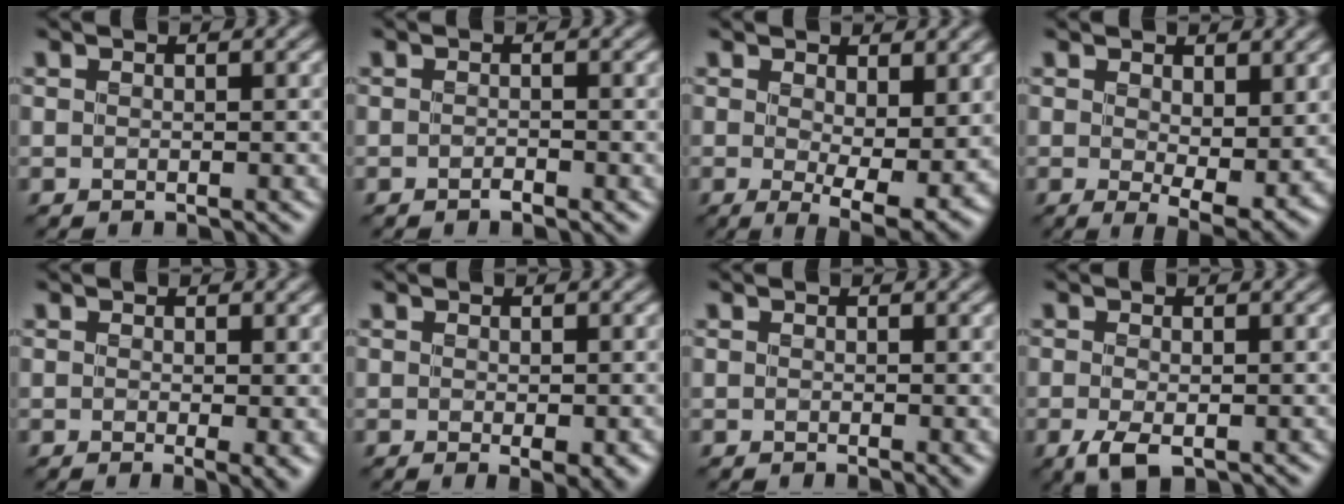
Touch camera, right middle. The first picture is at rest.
{"total": 0.7, "force": [-0.7, 0.1, 0.2], "torque": [-0.006, 0.000, -0.014]}
{"total": 6.4, "force": [0.7, 2.3, 5.9], "torque": [-0.091, -0.019, 0.016]}
{"total": 4.7, "force": [1.1, 1.8, 4.2], "torque": [-0.069, -0.015, 0.024]}
{"total": 2.0, "force": [0.3, 0.2, 1.9], "torque": [-0.024, -0.008, 0.006]}
{"total": 1.8, "force": [-0.4, 0.3, 1.7], "torque": [-0.026, -0.003, -0.004]}
{"total": 0.7, "force": [0.1, 0.0, 0.7], "torque": [-0.008, -0.001, 0.000]}
{"total": 2.3, "force": [-0.9, 0.9, 1.9], "torque": [-0.043, -0.008, -0.015]}